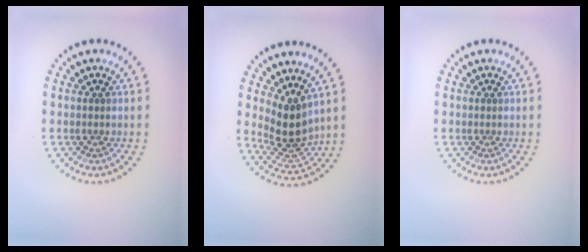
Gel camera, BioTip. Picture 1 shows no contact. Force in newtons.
{"total": 3.8, "press": 2.9, "slide": 2.4}
{"total": 0.0}